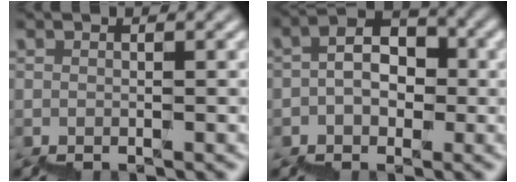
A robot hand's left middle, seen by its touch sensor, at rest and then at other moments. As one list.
[{"total": 2.9, "force": [-0.3, 2.3, 1.7], "torque": [-0.024, 0.012, -0.014]}]